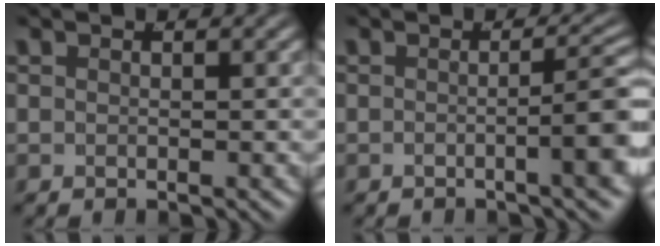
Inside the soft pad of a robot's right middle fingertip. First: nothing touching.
{"total": 4.1, "force": [-1.1, 0.5, 3.9], "torque": [-0.043, 0.004, -0.019]}